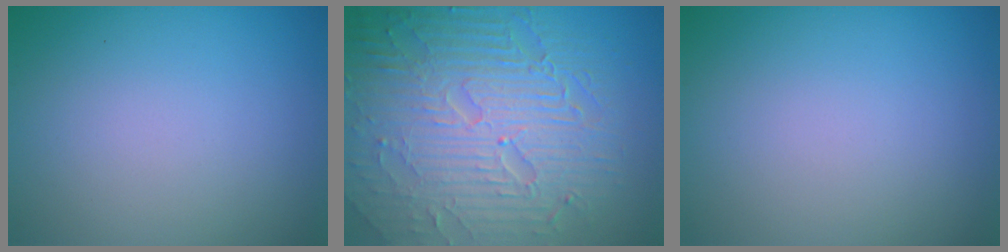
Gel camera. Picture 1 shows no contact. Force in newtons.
{"total": 9.7, "press": 6.5, "slide": 7.2}
{"total": 0.0}